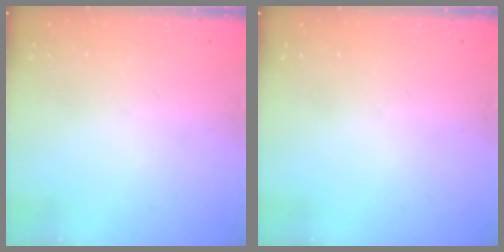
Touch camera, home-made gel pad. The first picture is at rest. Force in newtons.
{"total": 0.0}